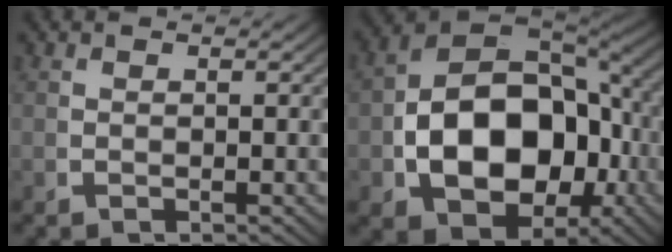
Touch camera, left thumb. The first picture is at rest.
{"total": 15.7, "force": [-1.7, 10.7, 11.4], "torque": [-0.242, -0.058, 0.005]}